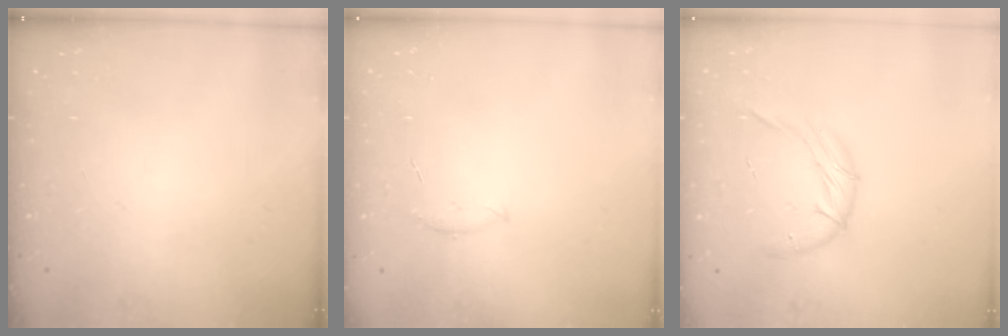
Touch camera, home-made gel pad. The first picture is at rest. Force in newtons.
{"total": 5.5, "press": 5.2, "slide": 1.5}
{"total": 9.5, "press": 9.5, "slide": 0.7}